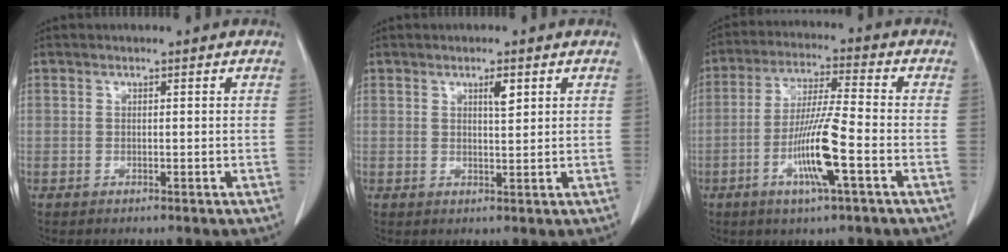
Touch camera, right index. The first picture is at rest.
{"total": 2.4, "force": [1.2, 0.4, 2.0], "torque": [-0.034, -0.002, 0.019]}
{"total": 10.5, "force": [-3.6, 0.1, 9.9], "torque": [-0.193, -0.010, -0.071]}